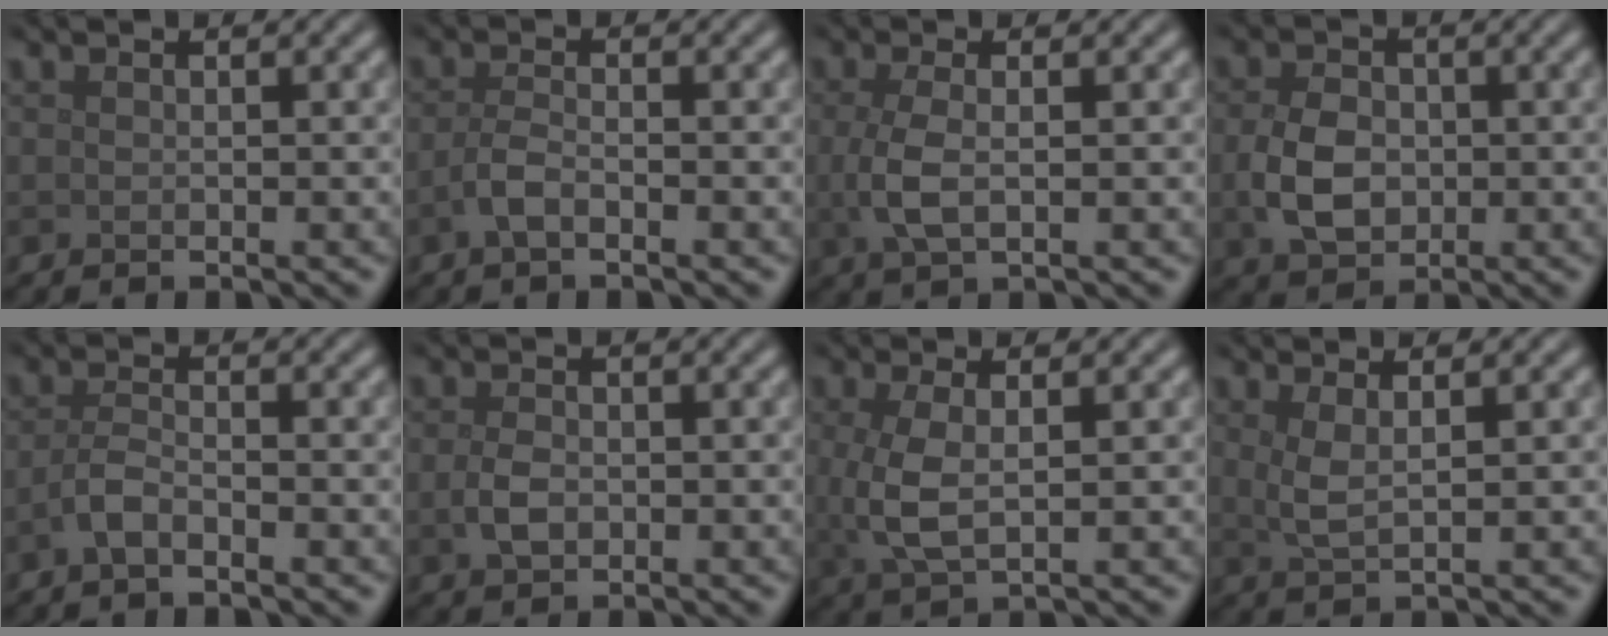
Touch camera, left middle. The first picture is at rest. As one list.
[{"total": 1.9, "force": [-0.9, 0.7, 1.5], "torque": [-0.034, 0.002, -0.022]}, {"total": 3.0, "force": [0.0, 1.3, 2.8], "torque": [-0.068, -0.002, -0.001]}, {"total": 4.3, "force": [-0.4, 3.2, 2.8], "torque": [-0.064, -0.004, -0.008]}, {"total": 2.0, "force": [-1.1, 0.7, 1.5], "torque": [-0.033, 0.003, -0.027]}, {"total": 2.0, "force": [-0.3, 1.4, 1.5], "torque": [-0.035, -0.002, -0.005]}, {"total": 3.8, "force": [0.3, 1.6, 3.4], "torque": [-0.087, 0.000, 0.007]}, {"total": 2.1, "force": [0.8, 0.6, 1.9], "torque": [-0.040, -0.003, 0.018]}]